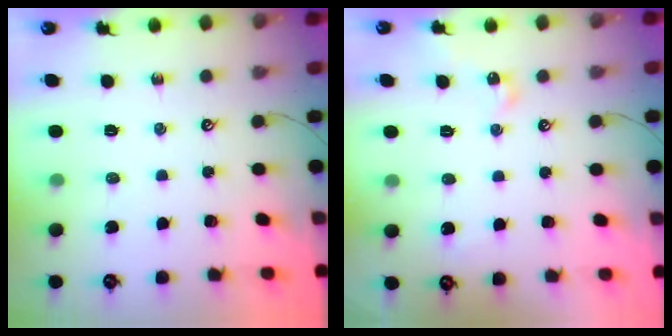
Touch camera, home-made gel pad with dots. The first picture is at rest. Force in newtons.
{"total": 1.9, "press": 1.9, "slide": 0.1}